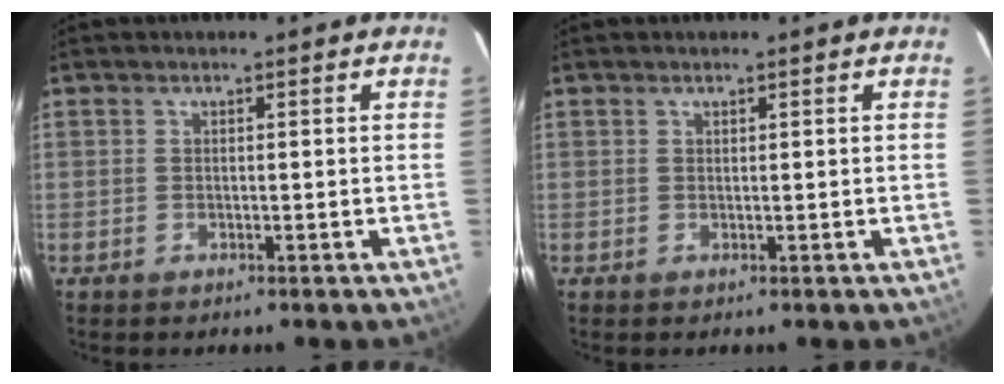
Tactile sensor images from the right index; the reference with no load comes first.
{"total": 0.0}